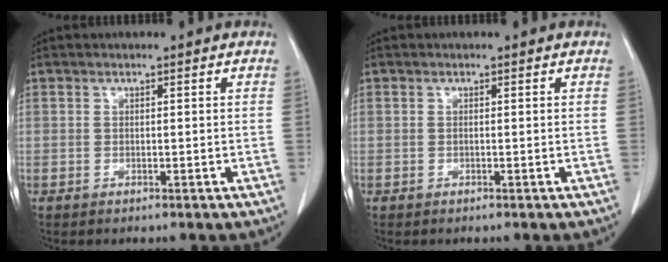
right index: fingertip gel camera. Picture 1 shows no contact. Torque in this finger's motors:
{"motor_torque": [0.04, 0.01, 0.05, -0.01]}